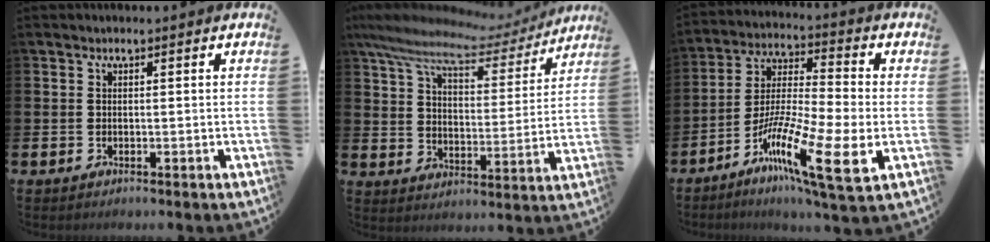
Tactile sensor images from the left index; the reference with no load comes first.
{"total": 9.6, "force": [8.3, 2.3, 4.4], "torque": [-0.115, -0.048, 0.139]}
{"total": 11.3, "force": [-5.1, 0.6, 10.1], "torque": [-0.198, -0.037, -0.105]}